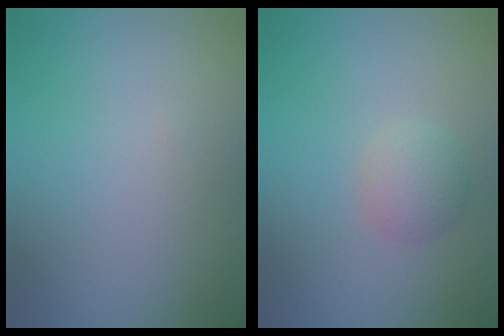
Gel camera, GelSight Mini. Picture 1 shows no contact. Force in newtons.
{"total": 1.9, "press": 1.9, "slide": 0.1}